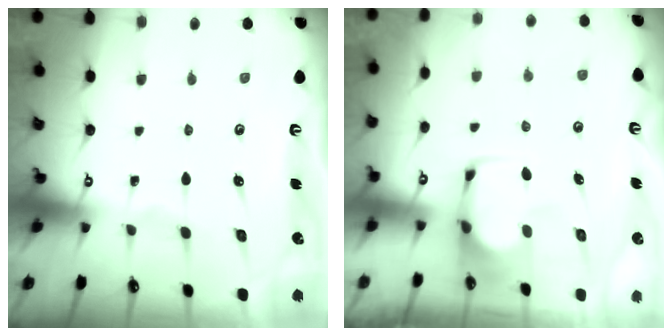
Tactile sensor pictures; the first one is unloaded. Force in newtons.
{"total": 3.4, "press": 3.4, "slide": 0.5}